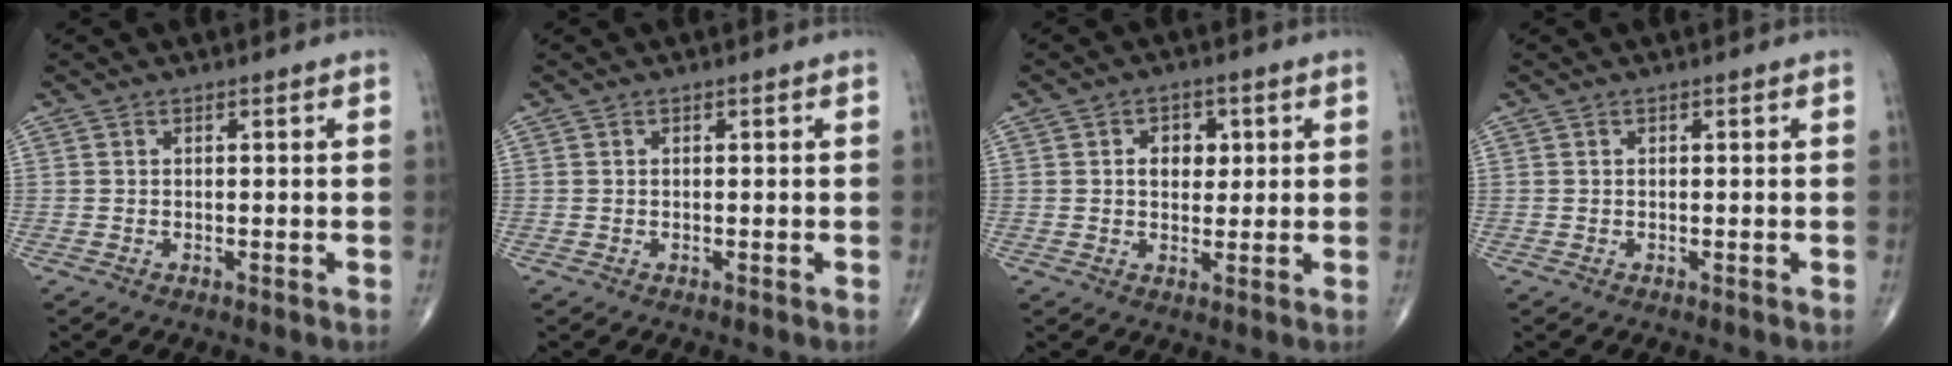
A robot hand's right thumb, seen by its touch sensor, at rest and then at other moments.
{"total": 0.0}
{"total": 4.9, "force": [1.0, 3.7, 3.1], "torque": [-0.015, -0.001, 0.012]}
{"total": 0.0}